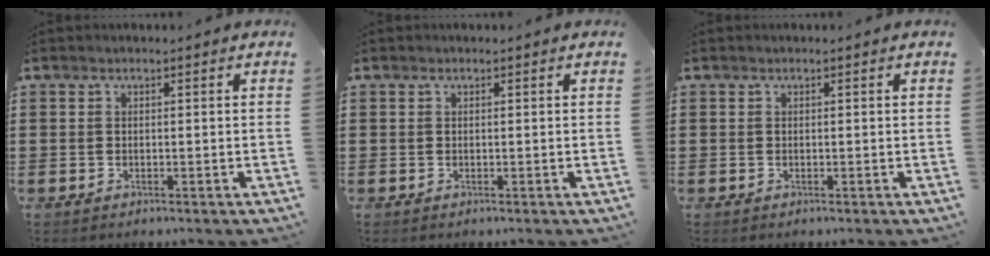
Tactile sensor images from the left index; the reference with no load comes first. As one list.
[{"total": 0.0}, {"total": 0.0}]